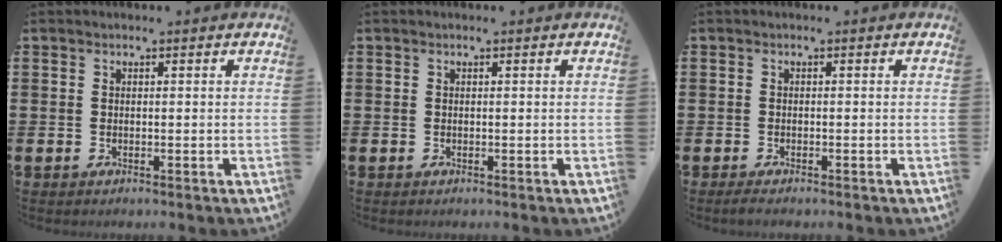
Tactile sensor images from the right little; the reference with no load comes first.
{"total": 0.0}
{"total": 0.8, "force": [-0.5, 0.1, 0.6], "torque": [-0.011, -0.002, -0.010]}